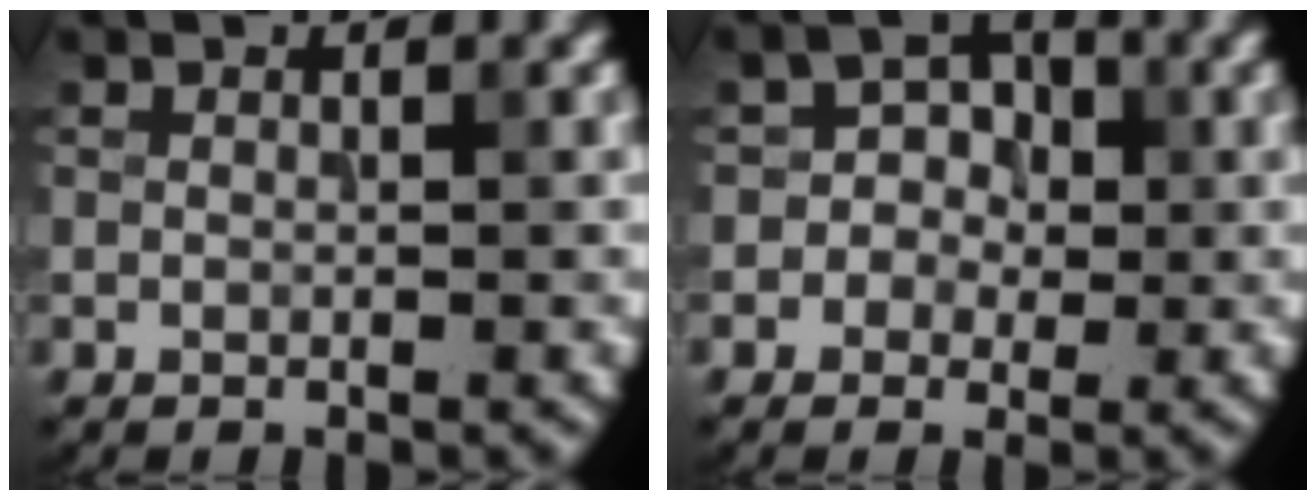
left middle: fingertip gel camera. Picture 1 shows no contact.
{"total": 2.6, "force": [-0.3, 2.3, 1.1], "torque": [0.005, 0.004, -0.015]}